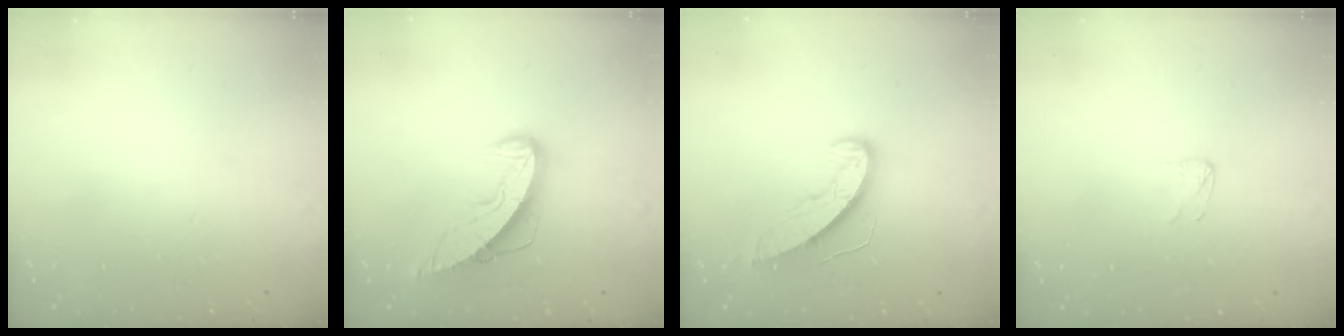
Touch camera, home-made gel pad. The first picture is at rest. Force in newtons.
{"total": 9.3, "press": 9.3, "slide": 0.9}
{"total": 8.5, "press": 8.5, "slide": 0.7}
{"total": 2.6, "press": 2.6, "slide": 0.2}